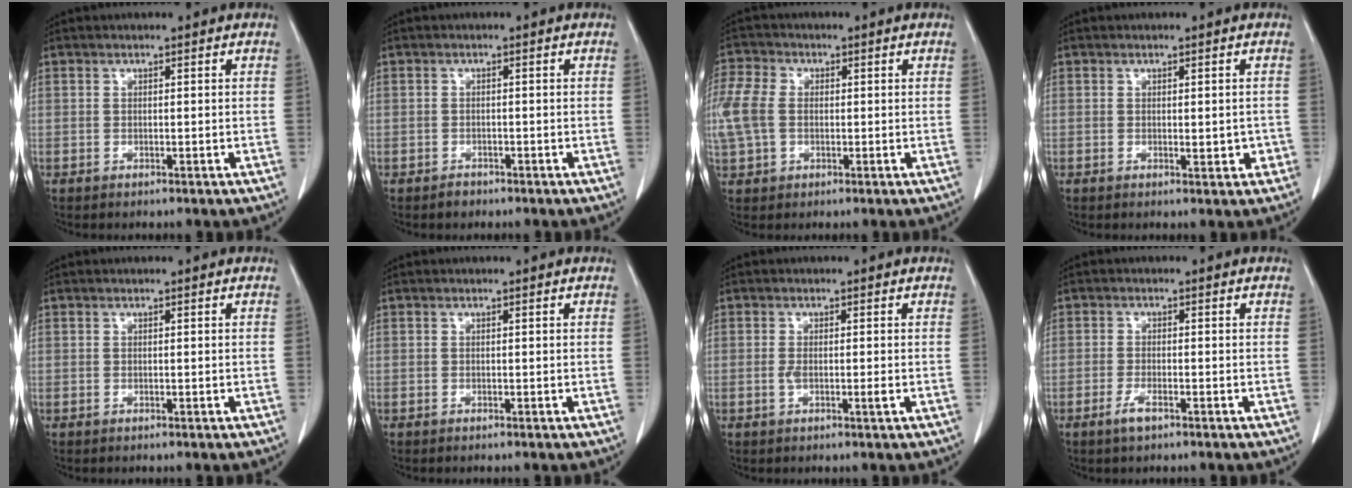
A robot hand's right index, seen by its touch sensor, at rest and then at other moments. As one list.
[{"total": 1.4, "force": [-1.0, 0.9, 0.0], "torque": [0.001, 0.003, -0.018]}, {"total": 9.2, "force": [0.2, 6.3, 6.7], "torque": [-0.197, 0.031, 0.007]}, {"total": 2.3, "force": [-0.3, 1.0, 2.0], "torque": [-0.025, -0.003, 0.002]}, {"total": 0.0}, {"total": 0.0}, {"total": 1.9, "force": [-0.5, 0.2, 1.8], "torque": [-0.037, -0.003, -0.008]}, {"total": 2.3, "force": [-1.5, 0.4, 1.7], "torque": [-0.036, -0.002, -0.030]}]